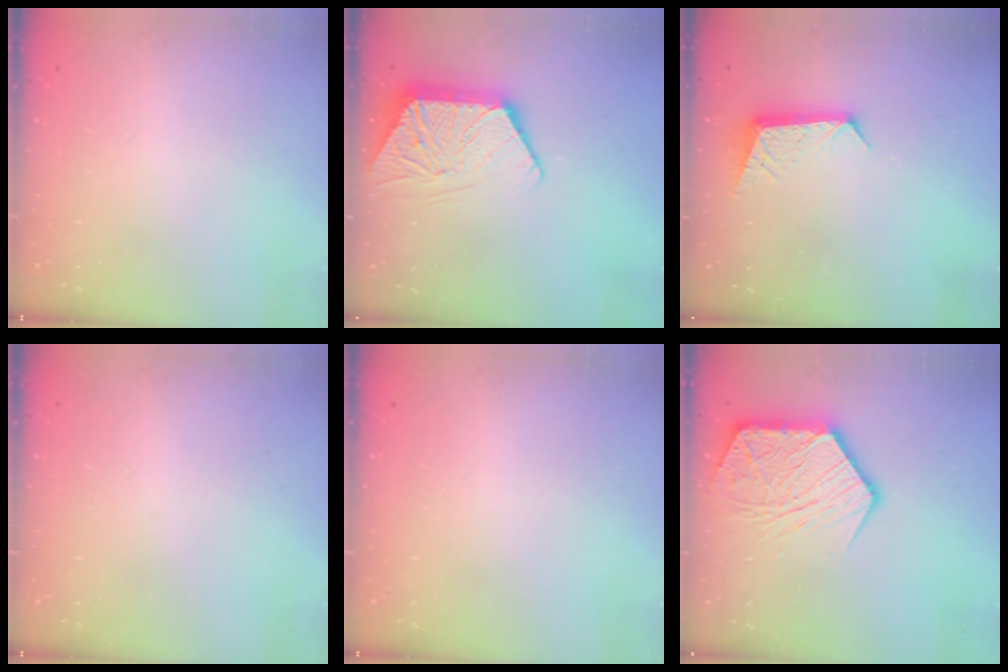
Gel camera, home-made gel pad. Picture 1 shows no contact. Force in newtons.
{"total": 11.2, "press": 11.2, "slide": 0.7}
{"total": 8.2, "press": 8.2, "slide": 0.9}
{"total": 0.0}
{"total": 0.0}
{"total": 16.0, "press": 16.0, "slide": 1.3}